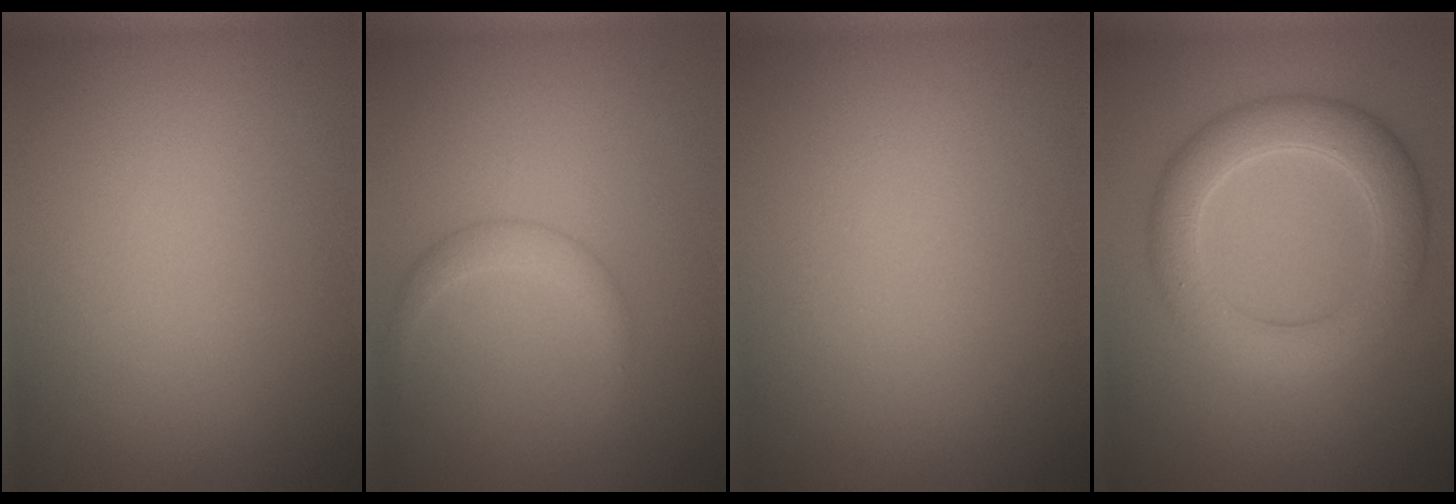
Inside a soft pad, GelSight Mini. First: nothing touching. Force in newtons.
{"total": 1.6, "press": 1.6, "slide": 0.0}
{"total": 0.0}
{"total": 5.5, "press": 5.5, "slide": 0.1}